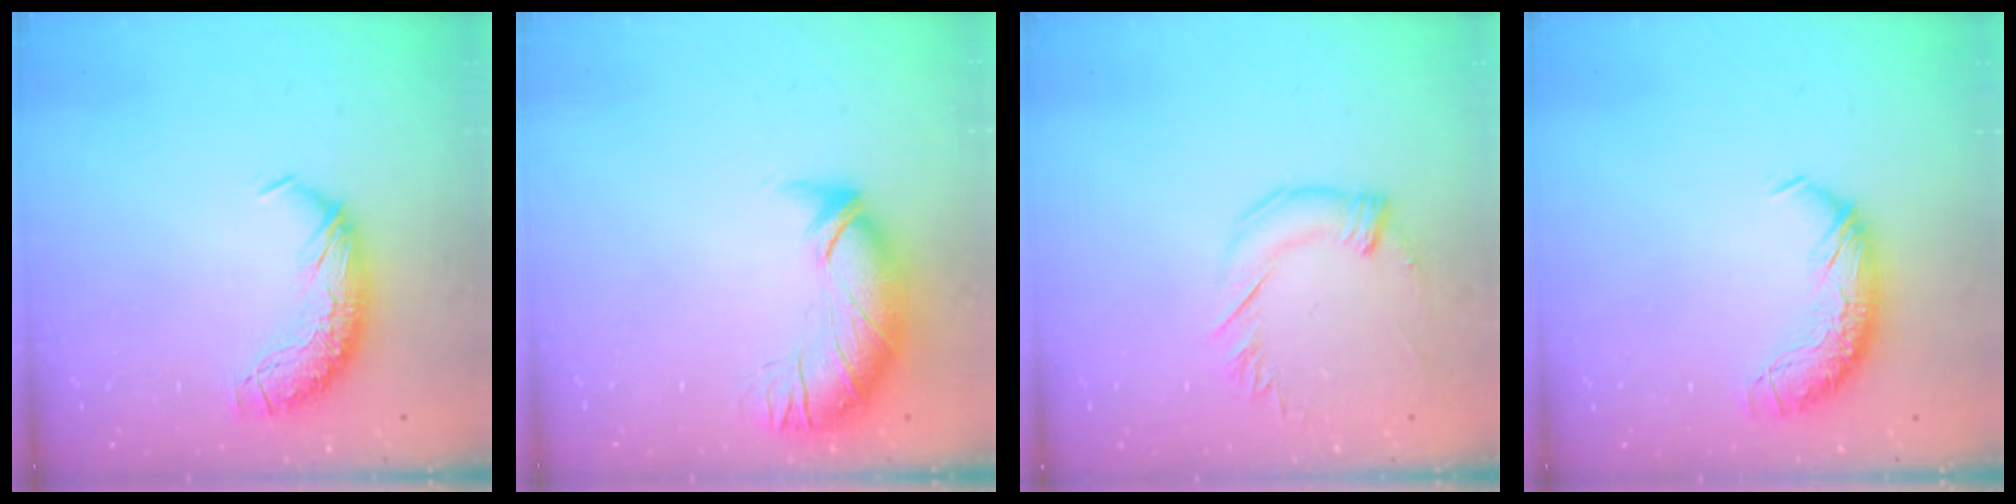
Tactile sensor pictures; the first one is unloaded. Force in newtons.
{"total": 2.9, "press": 1.4, "slide": 2.5}
{"total": 2.4, "press": 2.2, "slide": 1.0}
{"total": 0.0}